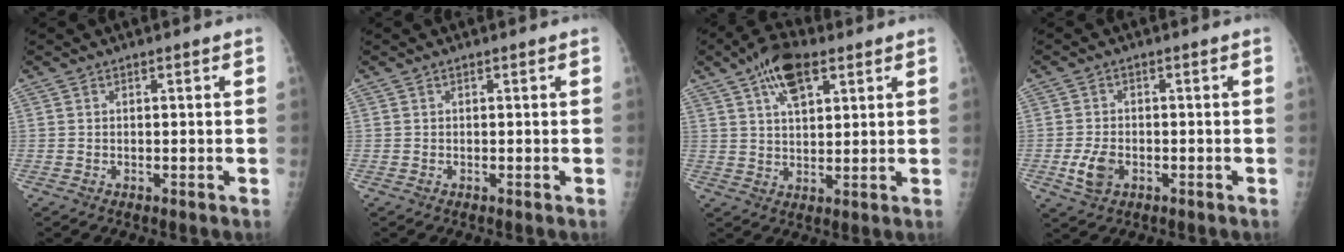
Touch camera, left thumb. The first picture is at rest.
{"total": 0.0}
{"total": 9.6, "force": [5.1, 4.4, 6.8], "torque": [-0.102, -0.008, 0.087]}
{"total": 4.4, "force": [-1.4, 3.0, 2.9], "torque": [-0.054, 0.003, -0.025]}